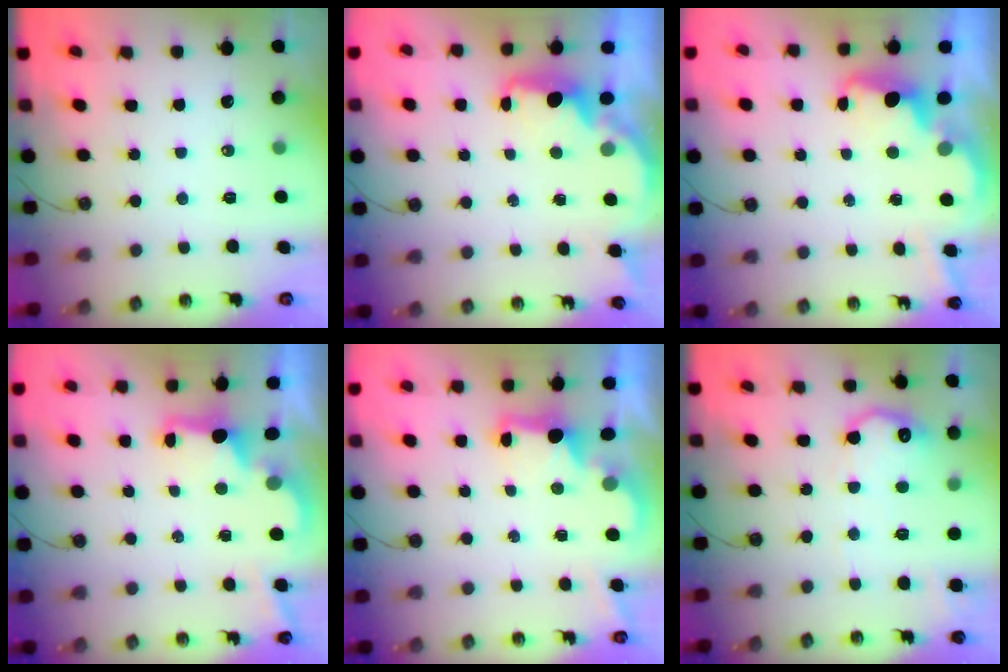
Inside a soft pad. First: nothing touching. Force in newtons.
{"total": 2.4, "press": 2.3, "slide": 0.8}
{"total": 3.7, "press": 3.7, "slide": 0.7}
{"total": 2.6, "press": 2.5, "slide": 0.8}
{"total": 2.4, "press": 2.3, "slide": 0.8}
{"total": 12.0, "press": 12.0, "slide": 0.5}